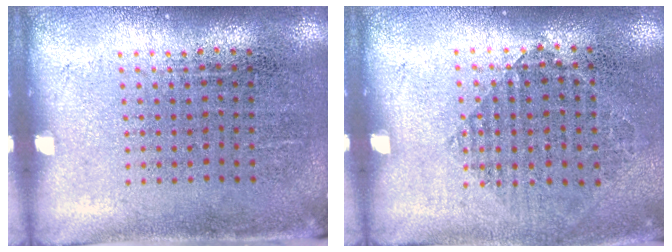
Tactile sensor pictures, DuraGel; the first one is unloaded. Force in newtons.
{"total": 0.8, "press": 0.7, "slide": 0.3}